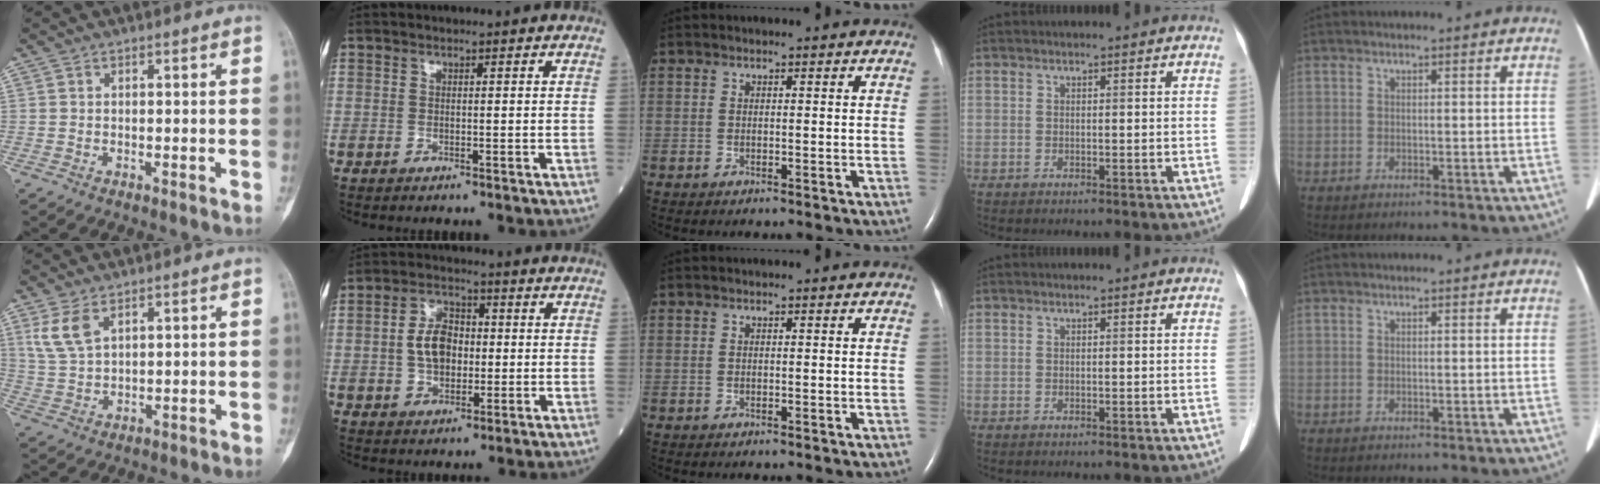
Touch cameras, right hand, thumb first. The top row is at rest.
{"thumb": {"total": 6.1, "force": [3.1, 3.1, 4.1], "torque": [-0.085, -0.008, 0.074]}, "index": {"total": 6.8, "force": [-0.1, 4.5, 5.1], "torque": [-0.100, 0.014, -0.001]}}